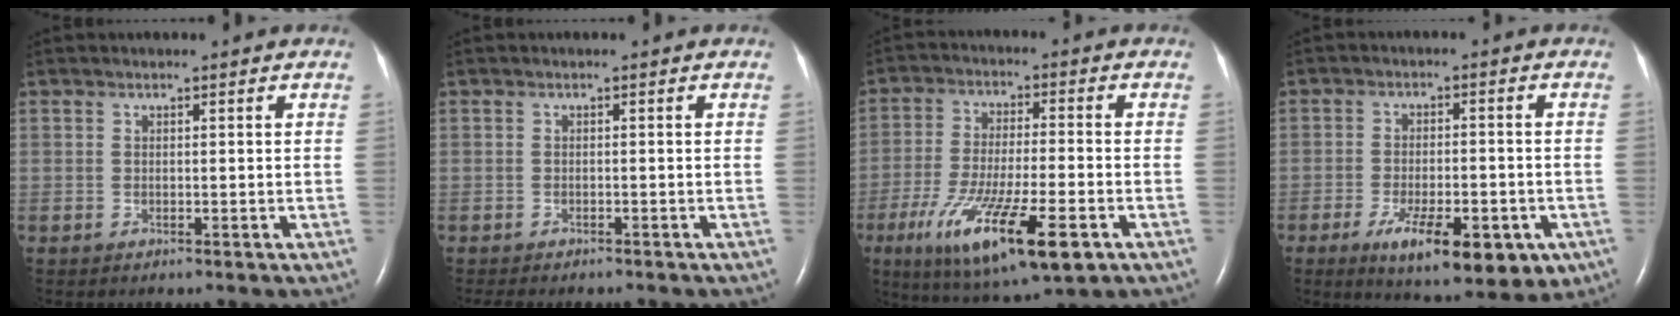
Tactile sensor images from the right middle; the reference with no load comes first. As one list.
[{"total": 6.0, "force": [-5.2, 1.5, 2.6], "torque": [-0.033, -0.003, -0.065]}, {"total": 16.2, "force": [-7.5, 3.0, 14.1], "torque": [-0.260, -0.035, -0.117]}, {"total": 12.9, "force": [-6.4, 4.6, 10.2], "torque": [-0.146, -0.012, -0.087]}]